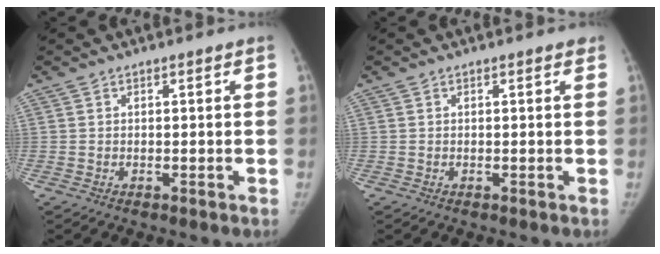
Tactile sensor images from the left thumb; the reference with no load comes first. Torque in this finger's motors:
{"motor_torque": [1.59, 1.34, 0.63, -0.18, 0.08]}